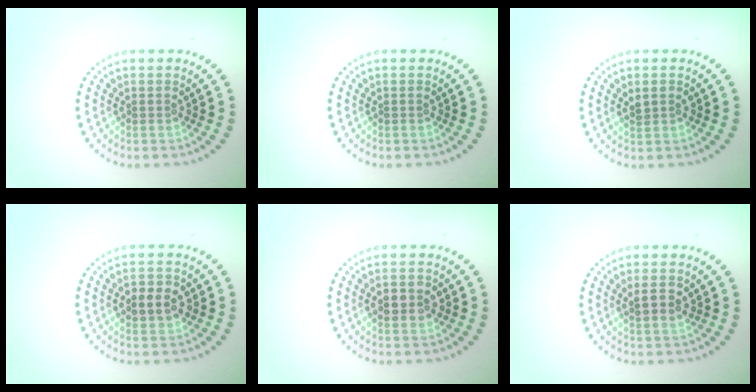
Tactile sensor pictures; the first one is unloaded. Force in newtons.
{"total": 0.0}
{"total": 1.1, "press": 1.1, "slide": 0.3}
{"total": 3.0, "press": 3.0, "slide": 0.2}
{"total": 2.4, "press": 2.4, "slide": 0.3}
{"total": 2.3, "press": 2.2, "slide": 0.5}